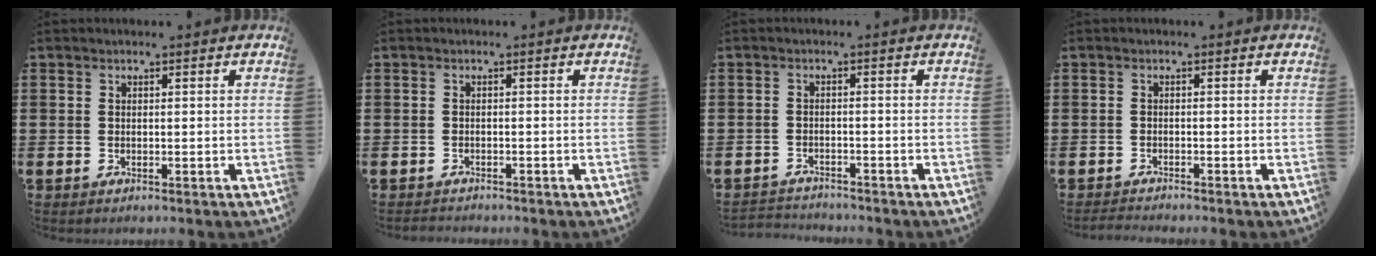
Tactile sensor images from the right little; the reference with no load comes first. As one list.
[{"total": 0.7, "force": [-0.6, 0.1, -0.1], "torque": [-0.002, 0.000, -0.014]}, {"total": 1.9, "force": [-1.9, 0.1, -0.3], "torque": [-0.002, 0.001, -0.043]}, {"total": 1.1, "force": [-1.1, 0.0, 0.2], "torque": [-0.006, 0.000, -0.022]}]